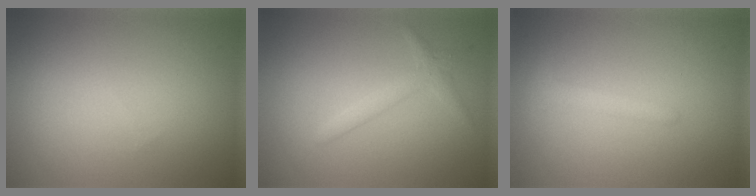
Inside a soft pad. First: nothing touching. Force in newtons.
{"total": 1.7, "press": 1.6, "slide": 0.2}
{"total": 1.7, "press": 1.7, "slide": 0.1}